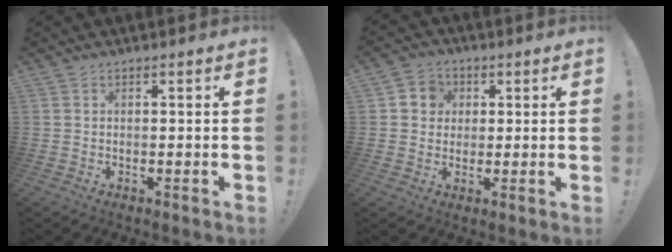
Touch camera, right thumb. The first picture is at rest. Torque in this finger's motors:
{"motor_torque": [0.07, 0.10, 0.33, -0.01, -0.02]}